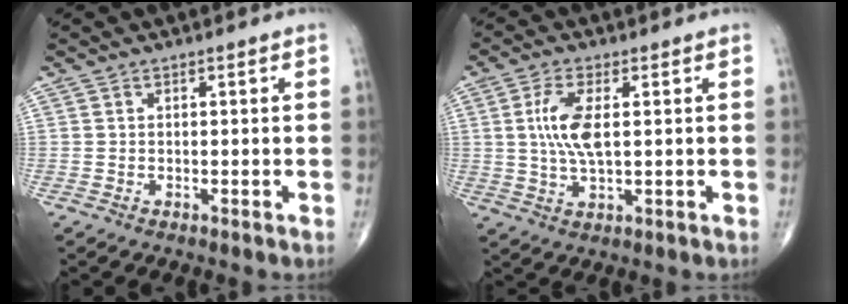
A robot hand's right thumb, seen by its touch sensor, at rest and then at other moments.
{"total": 7.6, "force": [1.2, 2.8, 7.0], "torque": [-0.155, -0.005, 0.024]}